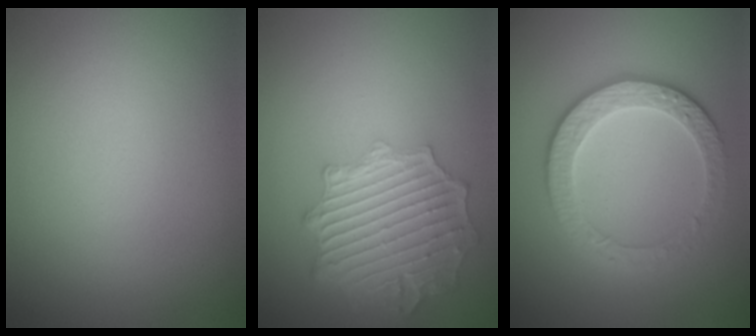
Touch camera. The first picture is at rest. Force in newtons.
{"total": 6.5, "press": 4.9, "slide": 4.1}
{"total": 4.2, "press": 3.5, "slide": 2.3}